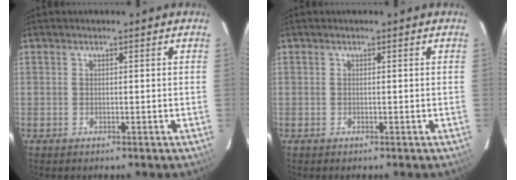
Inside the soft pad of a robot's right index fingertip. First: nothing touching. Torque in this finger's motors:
{"motor_torque": [0.03, -0.01, 0.00, 0.00]}